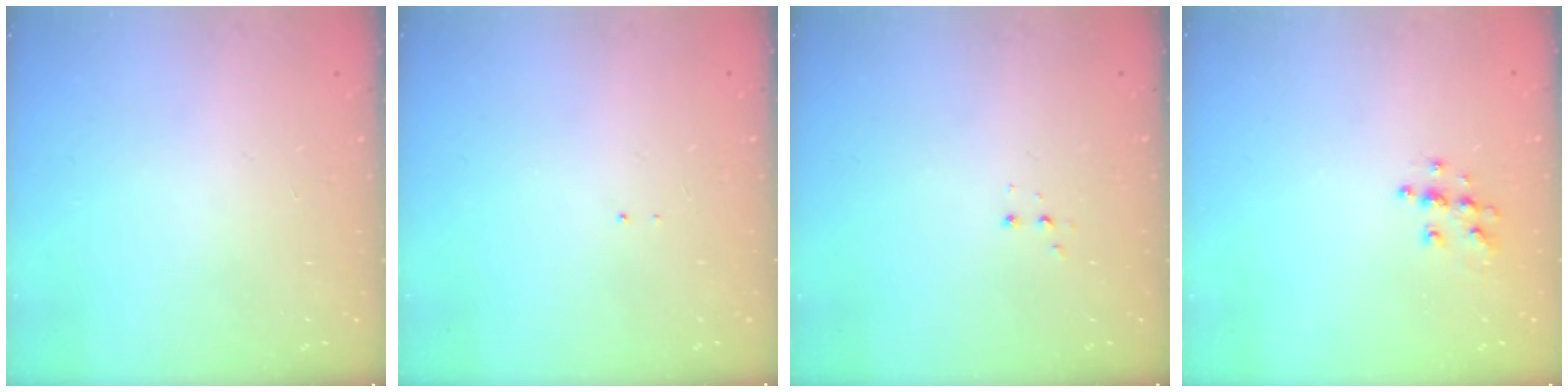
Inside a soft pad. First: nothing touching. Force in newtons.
{"total": 0.6, "press": 0.6, "slide": 0.1}
{"total": 2.8, "press": 2.7, "slide": 0.5}
{"total": 6.2, "press": 6.2, "slide": 0.2}